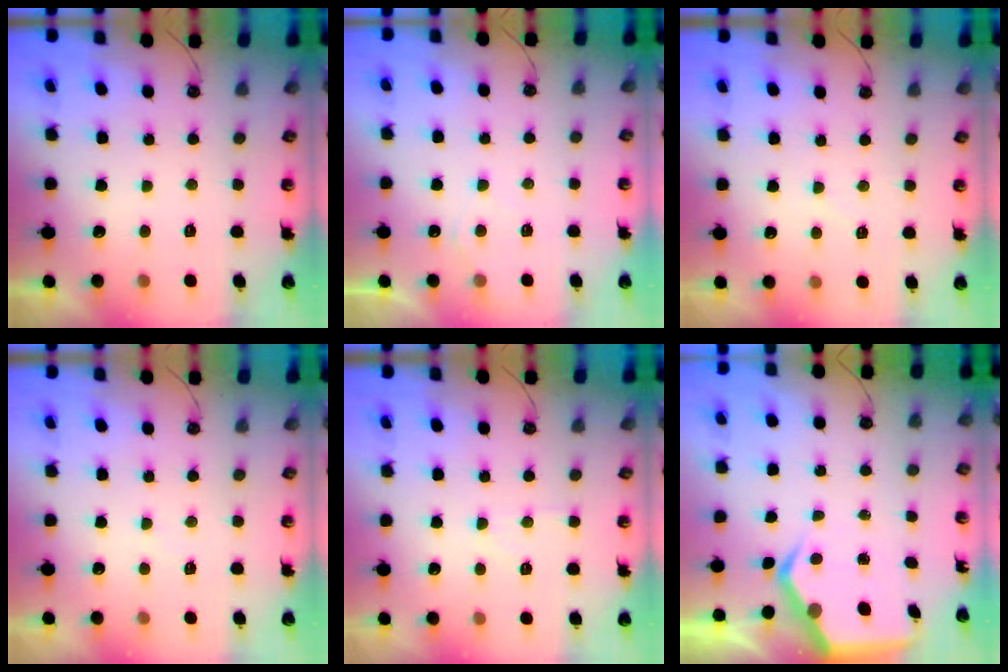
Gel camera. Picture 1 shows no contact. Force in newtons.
{"total": 5.5, "press": 5.5, "slide": 0.6}
{"total": 2.9, "press": 2.9, "slide": 0.5}
{"total": 2.9, "press": 2.9, "slide": 0.4}
{"total": 5.3, "press": 5.3, "slide": 0.6}
{"total": 6.2, "press": 6.2, "slide": 0.8}